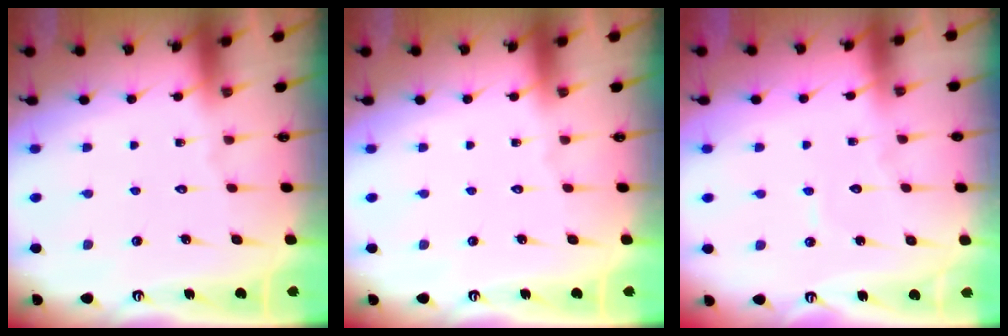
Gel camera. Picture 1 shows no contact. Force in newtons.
{"total": 0.0}
{"total": 3.7, "press": 3.7, "slide": 0.3}